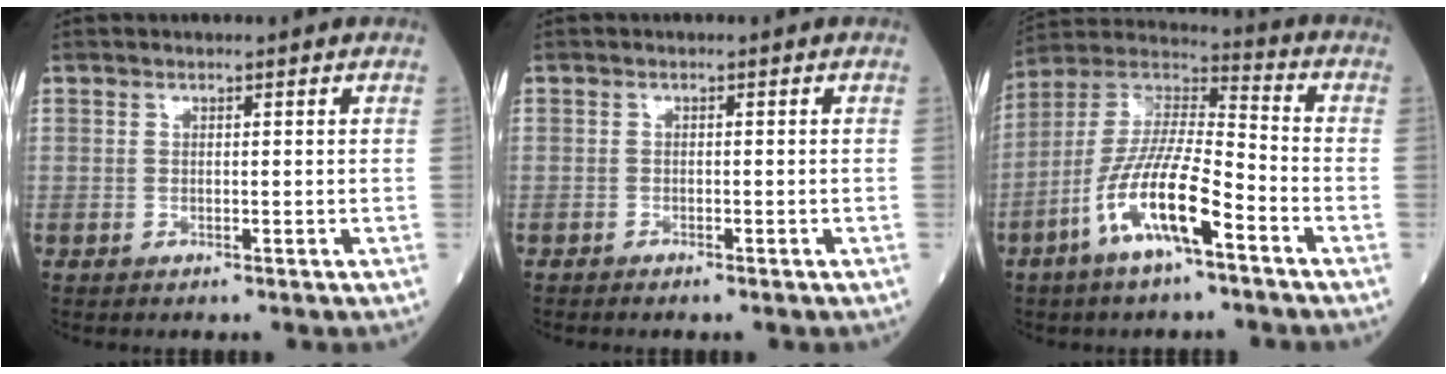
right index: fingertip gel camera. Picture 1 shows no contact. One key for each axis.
{"total": 1.2, "fx": -1.0, "fy": 0.3, "fz": 0.6, "tx": -0.010, "ty": -0.001, "tz": -0.013}
{"total": 13.6, "fx": -6.5, "fy": 2.4, "fz": 11.7, "tx": -0.233, "ty": -0.001, "tz": -0.126}